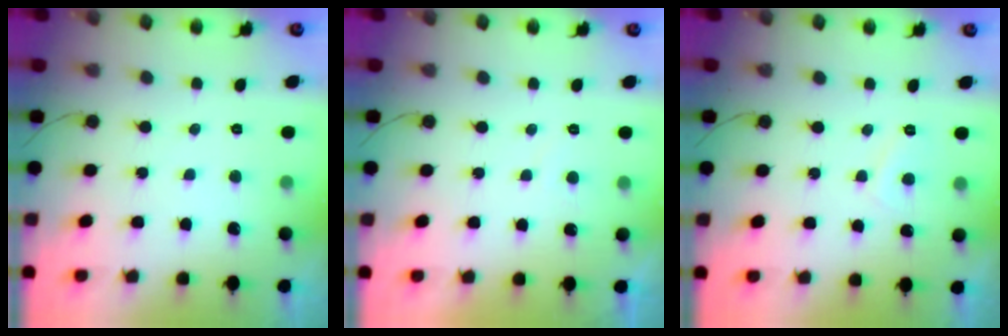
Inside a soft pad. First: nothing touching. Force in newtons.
{"total": 0.7, "press": 0.3, "slide": 0.6}
{"total": 1.7, "press": 1.6, "slide": 0.6}